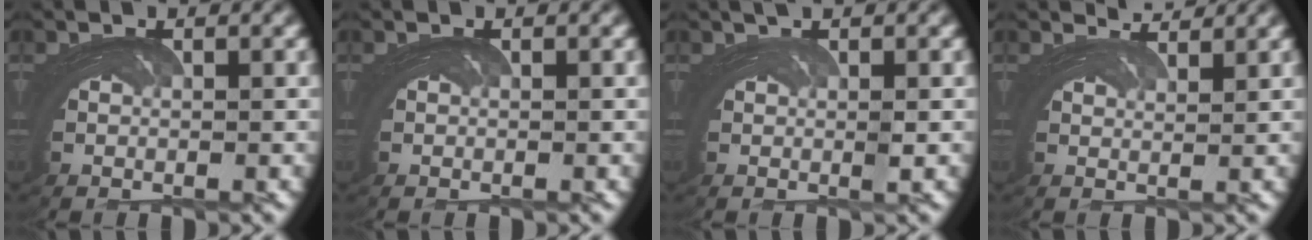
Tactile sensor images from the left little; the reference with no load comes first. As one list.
[{"total": 0.0}, {"total": 1.6, "force": [1.0, -1.2, -0.5], "torque": [0.020, 0.012, 0.009]}, {"total": 2.8, "force": [2.5, -1.2, -0.5], "torque": [0.016, 0.015, 0.034]}]